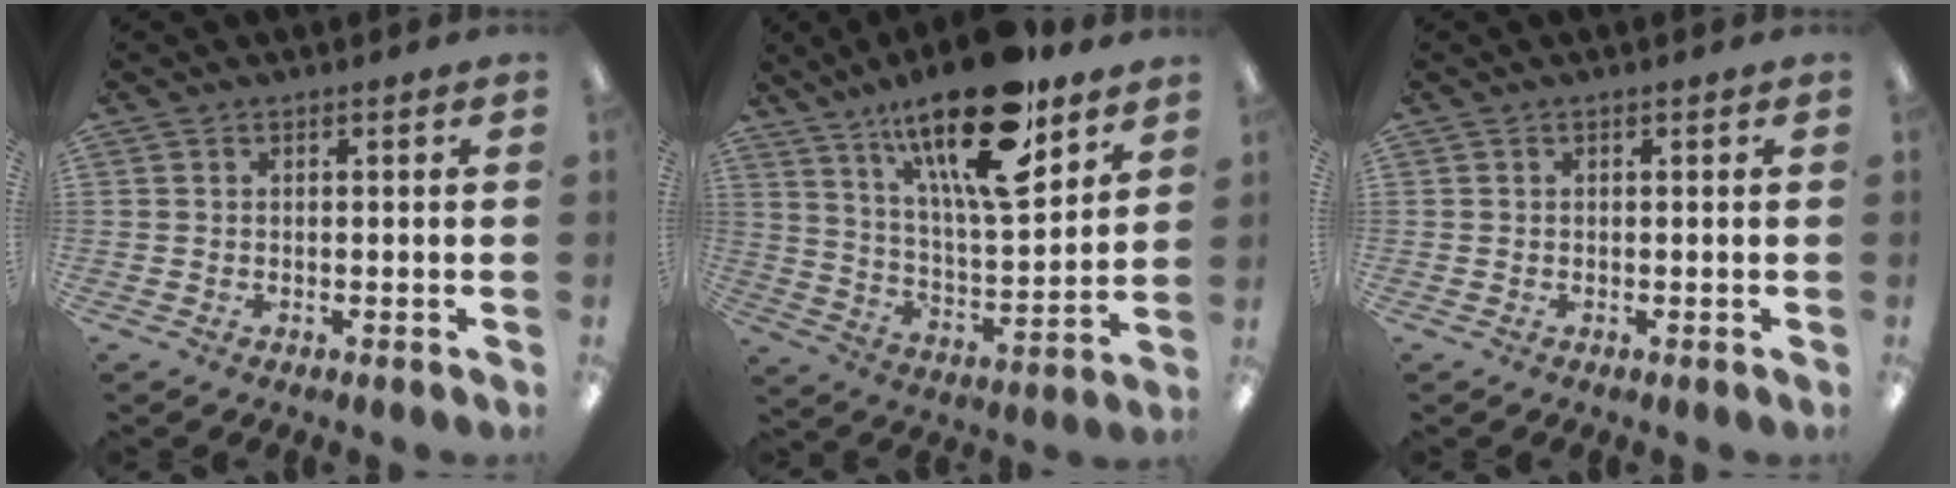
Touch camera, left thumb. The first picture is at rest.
{"total": 22.2, "force": [14.7, 7.0, 15.2], "torque": [-0.254, -0.083, 0.241]}
{"total": 0.0}